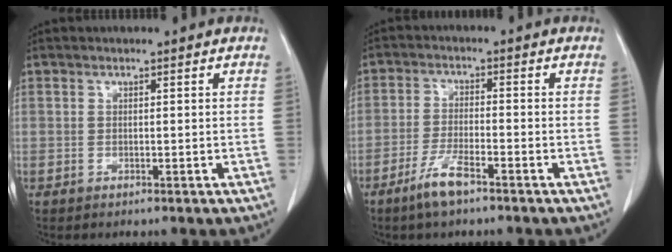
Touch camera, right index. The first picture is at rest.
{"total": 5.3, "force": [-3.7, 0.6, 3.7], "torque": [-0.079, -0.006, -0.070]}